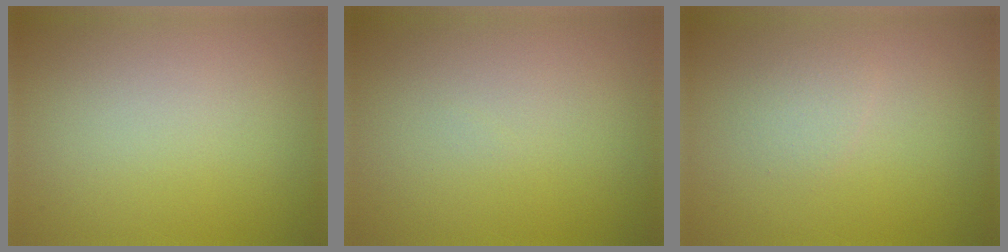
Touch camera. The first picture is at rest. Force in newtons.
{"total": 0.0}
{"total": 1.3, "press": 1.3, "slide": 0.2}